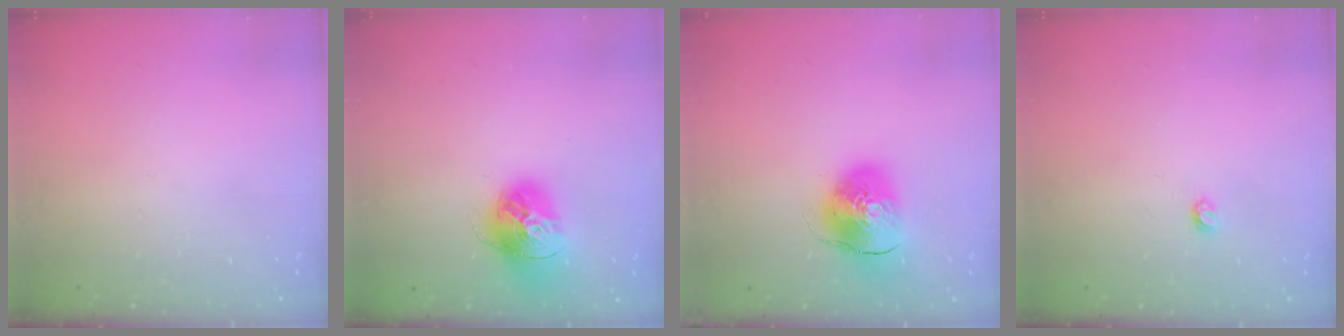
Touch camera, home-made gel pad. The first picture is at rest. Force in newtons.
{"total": 16.2, "press": 16.1, "slide": 1.8}
{"total": 10.1, "press": 10.0, "slide": 1.6}
{"total": 3.0, "press": 3.0, "slide": 0.4}